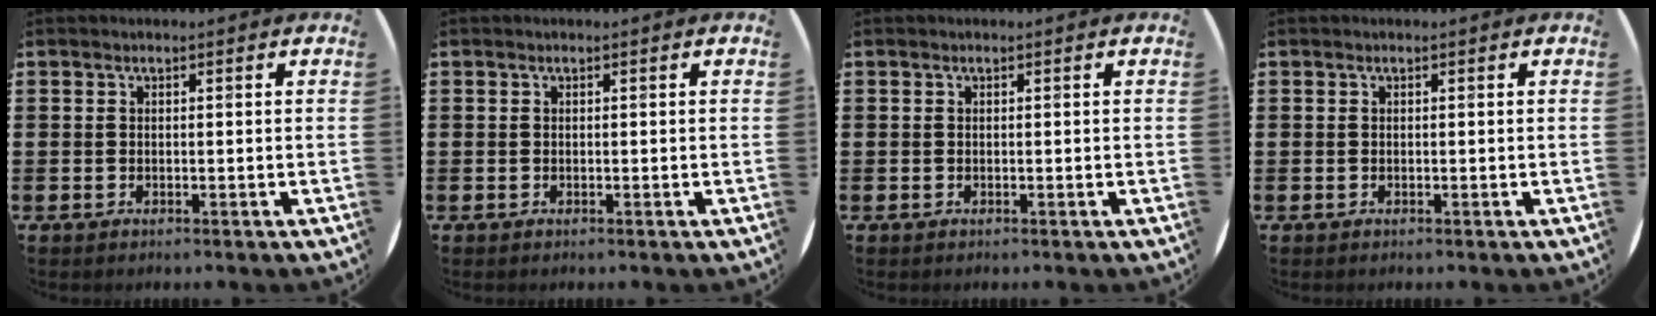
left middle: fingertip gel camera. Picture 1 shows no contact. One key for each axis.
{"total": 0.0}
{"total": 0.0}
{"total": 0.0}